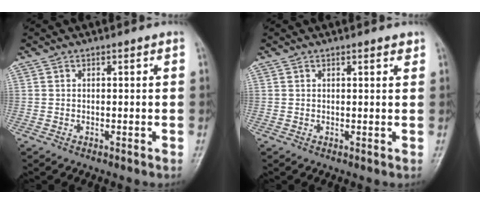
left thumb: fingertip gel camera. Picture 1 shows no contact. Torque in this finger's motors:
{"motor_torque": [-0.16, -0.03, -0.16, -0.16, -0.03]}